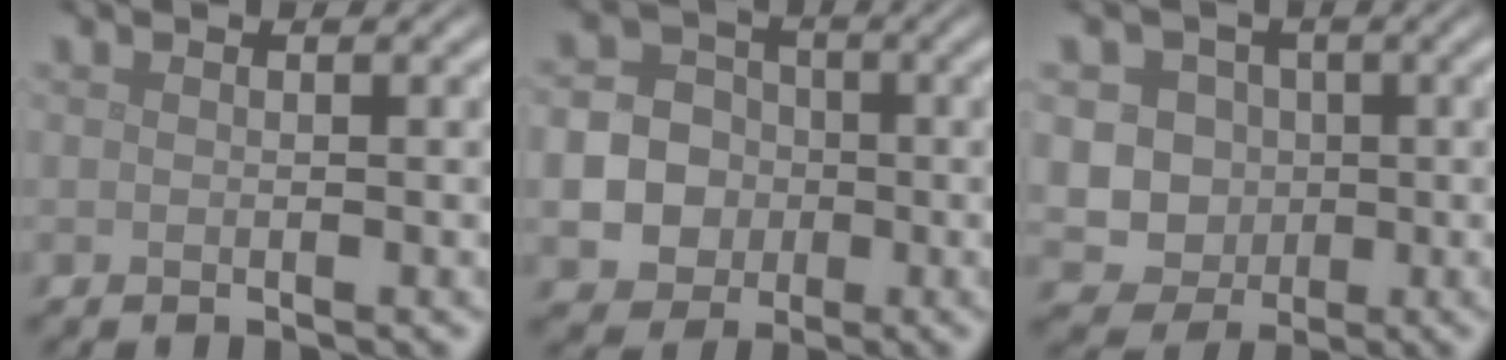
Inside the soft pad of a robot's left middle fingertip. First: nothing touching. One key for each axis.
{"total": 10.1, "fx": -2.2, "fy": 9.4, "fz": 2.9, "tx": -0.075, "ty": -0.016, "tz": -0.055}
{"total": 7.0, "fx": 0.6, "fy": 6.5, "fz": 2.5, "tx": -0.030, "ty": 0.025, "tz": -0.009}